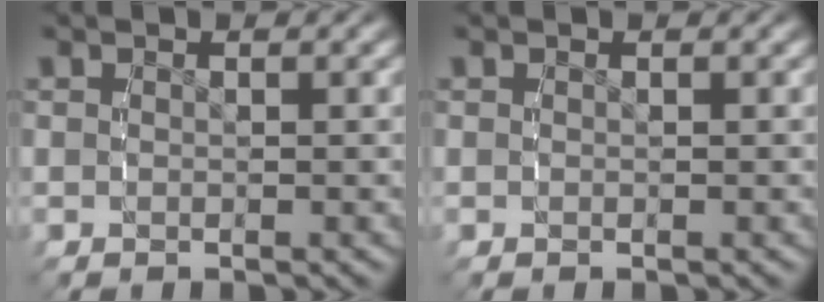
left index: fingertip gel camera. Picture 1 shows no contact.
{"total": 0.0}